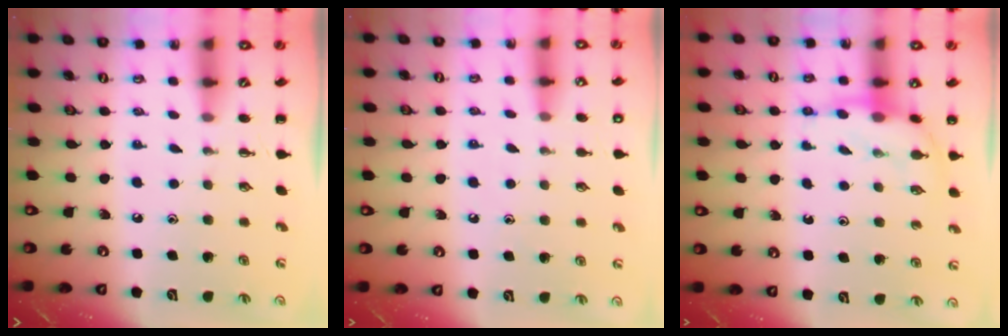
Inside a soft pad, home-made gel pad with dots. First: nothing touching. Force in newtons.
{"total": 8.7, "press": 8.3, "slide": 2.4}
{"total": 7.5, "press": 7.5, "slide": 1.0}